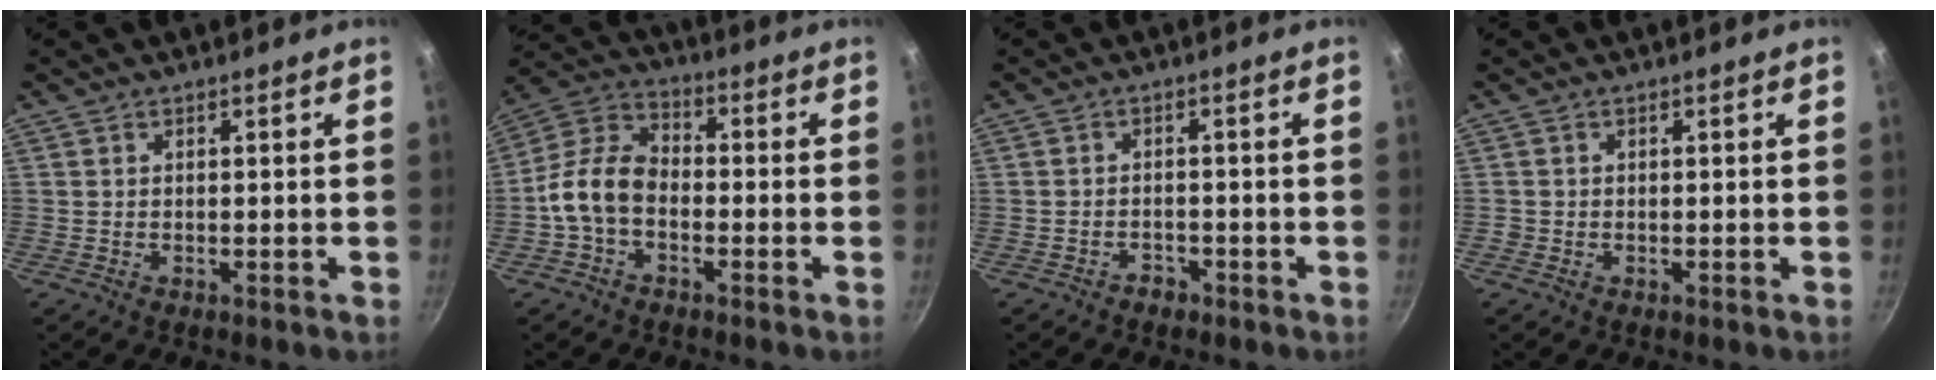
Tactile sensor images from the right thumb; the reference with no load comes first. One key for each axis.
{"total": 10.1, "fx": -2.6, "fy": 6.8, "fz": 7.1, "tx": -0.120, "ty": 0.041, "tz": -0.070}
{"total": 1.9, "fx": -1.5, "fy": 1.1, "fz": 0.5, "tx": 0.005, "ty": 0.022, "tz": -0.019}
{"total": 0.7, "fx": -0.3, "fy": 0.6, "fz": 0.1, "tx": -0.002, "ty": 0.001, "tz": -0.006}